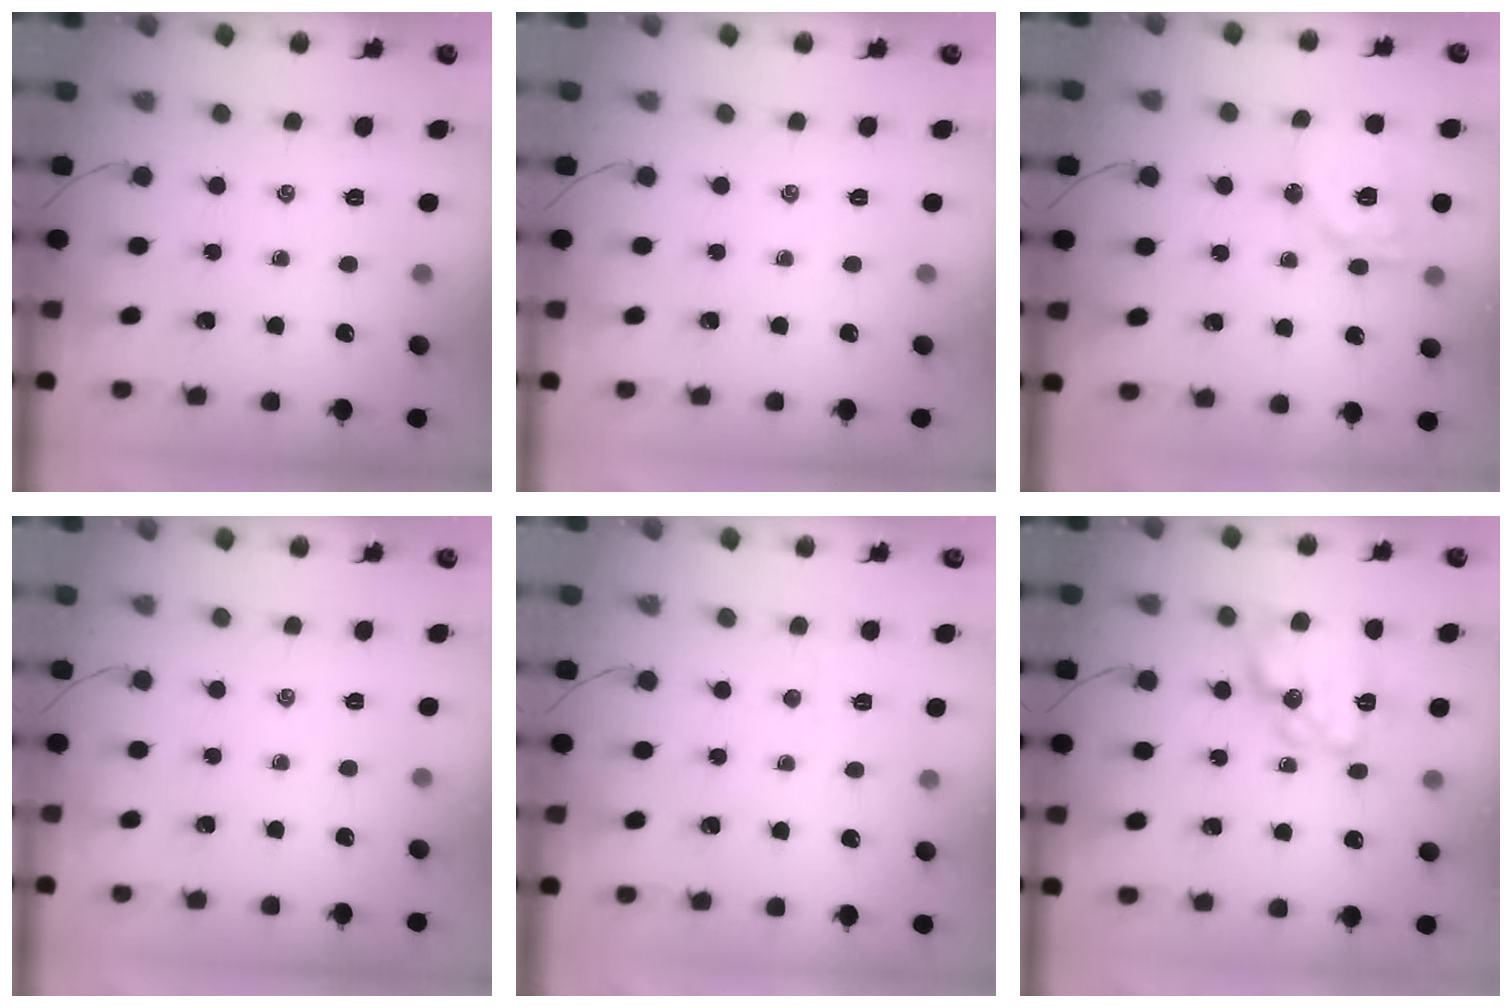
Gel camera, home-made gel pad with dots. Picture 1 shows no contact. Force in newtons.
{"total": 0.0}
{"total": 14.3, "press": 14.1, "slide": 2.6}
{"total": 0.0}
{"total": 2.5, "press": 2.4, "slide": 0.8}
{"total": 14.7, "press": 14.7, "slide": 1.0}